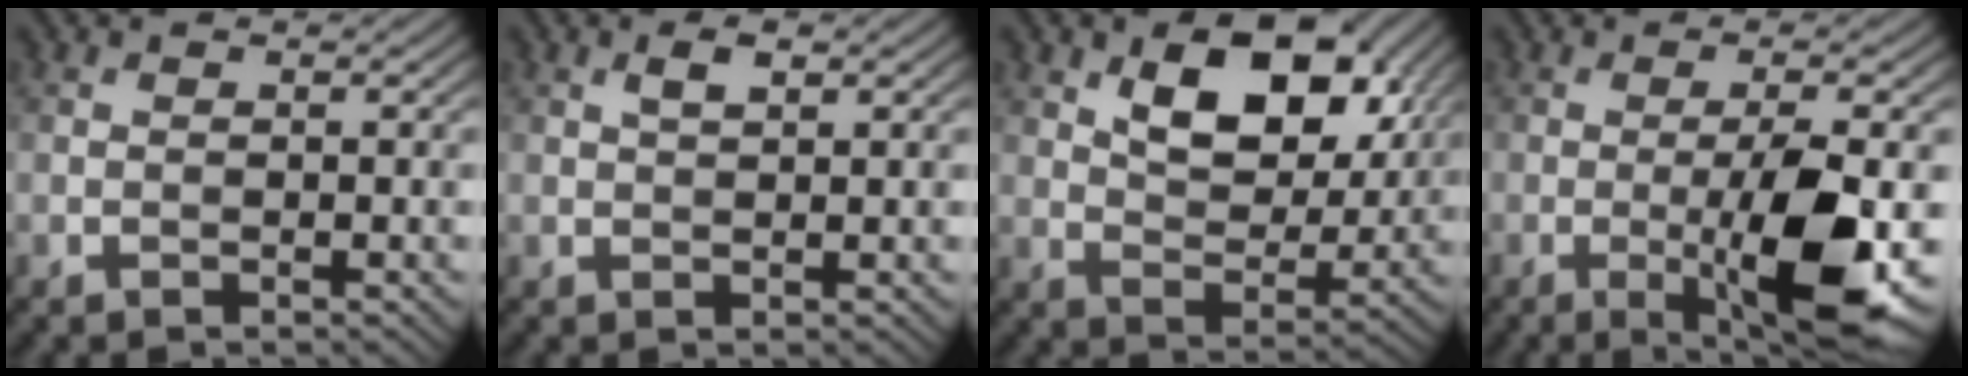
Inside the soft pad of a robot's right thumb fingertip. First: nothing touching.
{"total": 1.8, "force": [0.8, 0.6, 1.4], "torque": [-0.031, 0.002, 0.015]}
{"total": 11.1, "force": [4.8, 6.2, 7.9], "torque": [-0.133, -0.002, 0.080]}
{"total": 9.7, "force": [-2.3, 1.8, 9.2], "torque": [-0.147, -0.003, -0.036]}